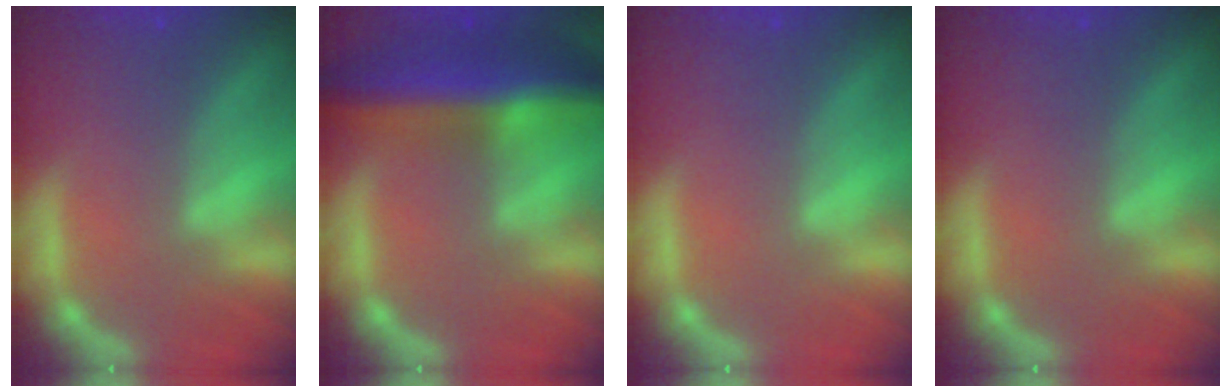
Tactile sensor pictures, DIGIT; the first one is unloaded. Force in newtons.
{"total": 10.0}
{"total": 0.0}
{"total": 0.0}